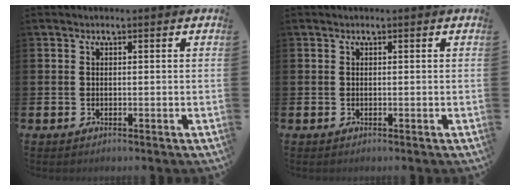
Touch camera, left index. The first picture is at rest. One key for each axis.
{"total": 0.0}